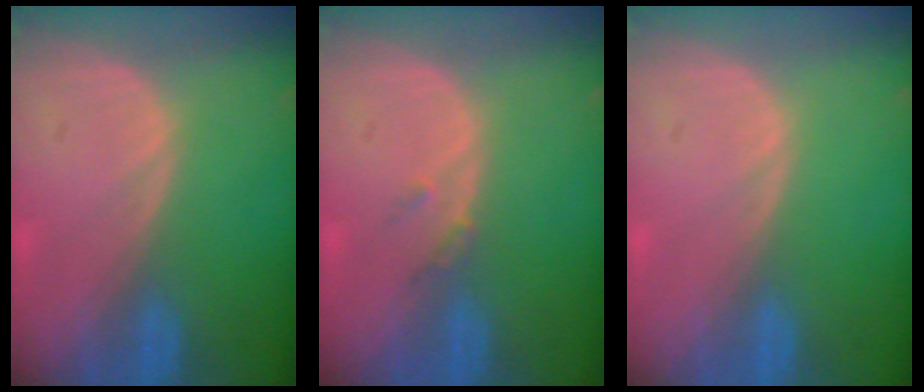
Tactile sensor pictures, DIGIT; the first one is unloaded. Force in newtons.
{"total": 1.5, "press": 1.3, "slide": 0.7}
{"total": 0.0}